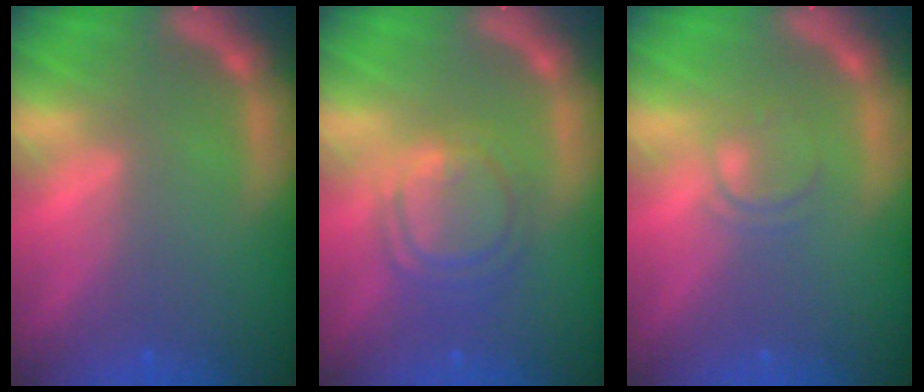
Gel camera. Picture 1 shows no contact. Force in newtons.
{"total": 5.6}
{"total": 2.0}